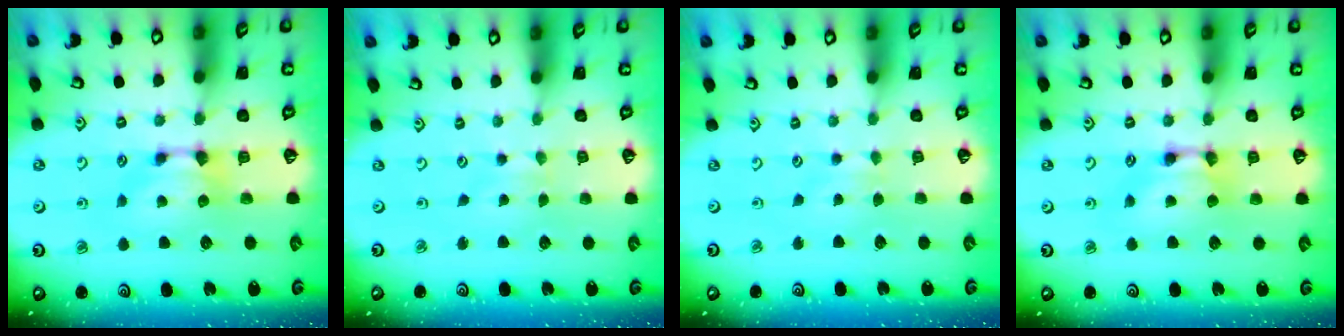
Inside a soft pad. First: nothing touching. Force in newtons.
{"total": 2.4, "press": 2.3, "slide": 0.4}
{"total": 2.7, "press": 2.7, "slide": 0.5}
{"total": 1.7, "press": 1.7, "slide": 0.2}